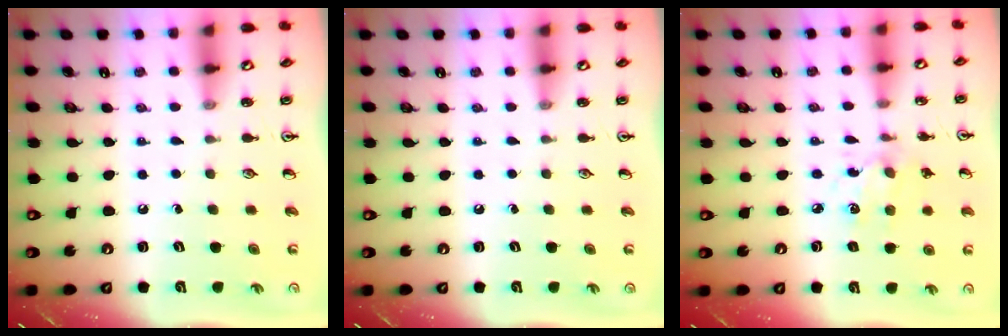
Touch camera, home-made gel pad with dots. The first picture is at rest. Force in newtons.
{"total": 0.0}
{"total": 3.3, "press": 3.1, "slide": 1.1}